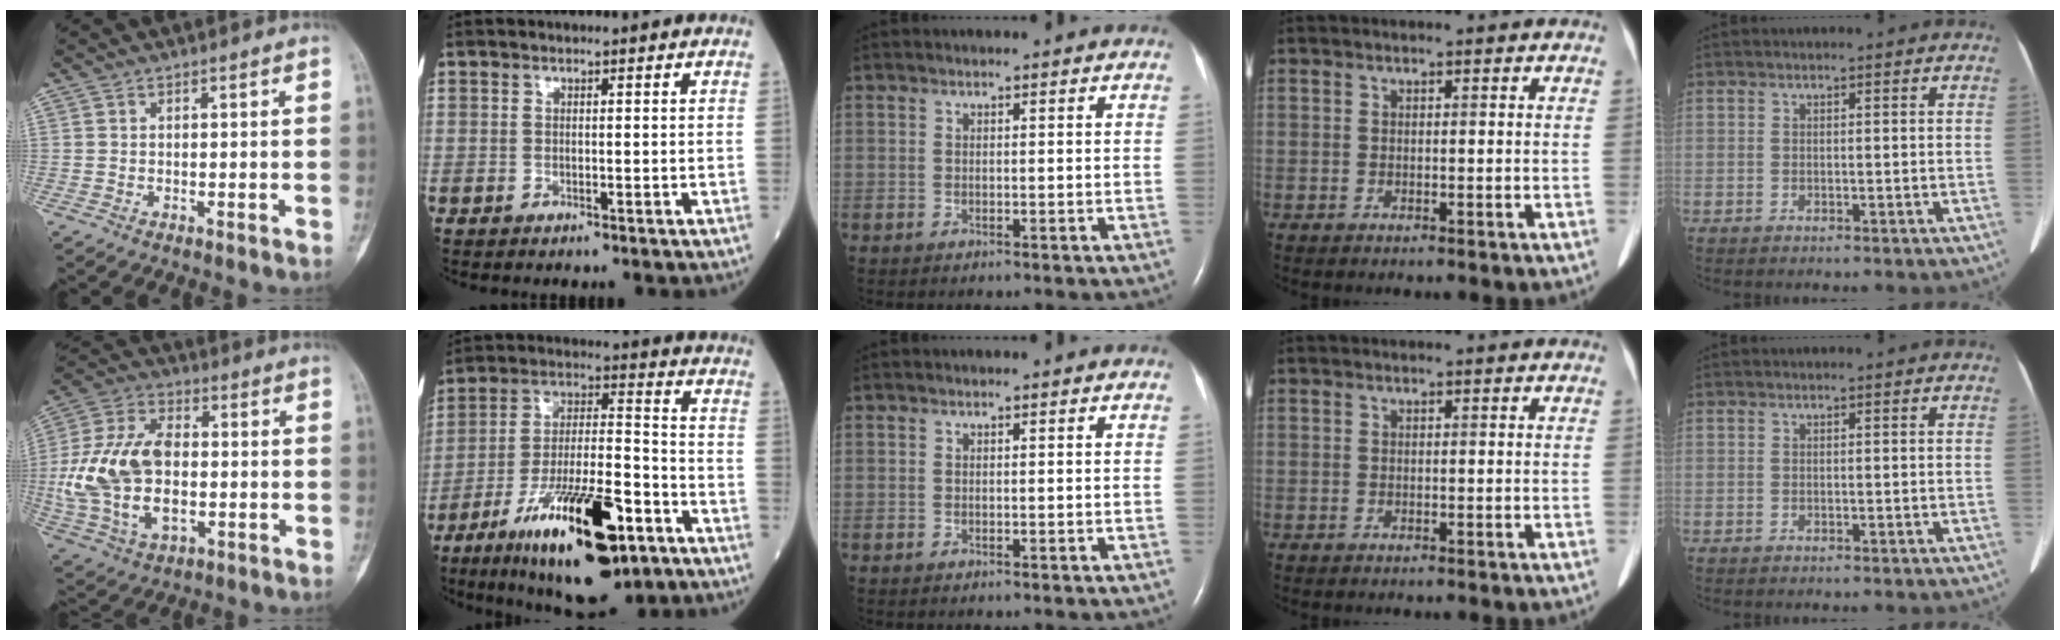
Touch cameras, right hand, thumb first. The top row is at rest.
{"thumb": {"total": 19.2, "force": [-0.9, 11.4, 15.5], "torque": [-0.316, 0.010, -0.011]}, "index": {"total": 20.8, "force": [-11.4, 5.1, 16.7], "torque": [-0.280, -0.020, -0.184]}}